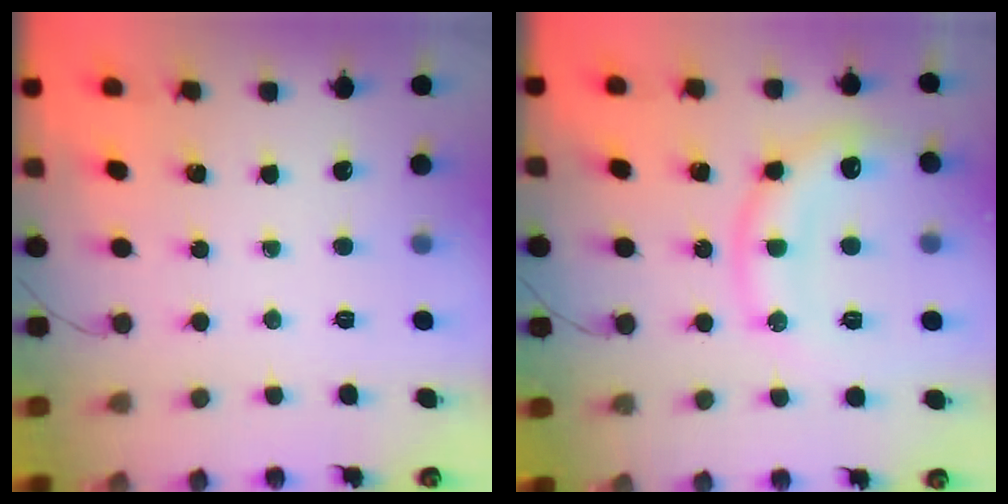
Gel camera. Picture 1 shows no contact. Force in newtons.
{"total": 13.6, "press": 13.5, "slide": 1.5}